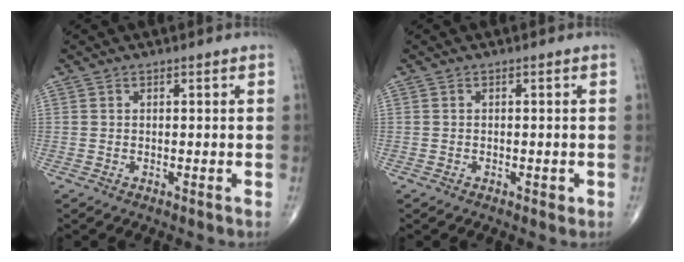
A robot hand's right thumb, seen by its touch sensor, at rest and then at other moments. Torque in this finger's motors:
{"motor_torque": [0.25, -0.06, -0.10, -0.04, -0.01]}